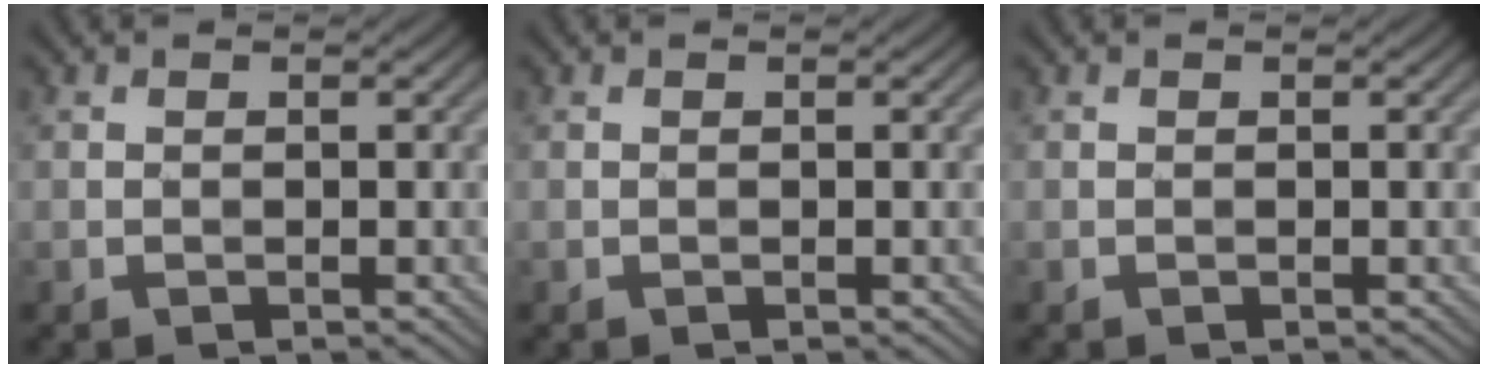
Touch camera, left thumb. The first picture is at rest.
{"total": 0.0}
{"total": 0.0}